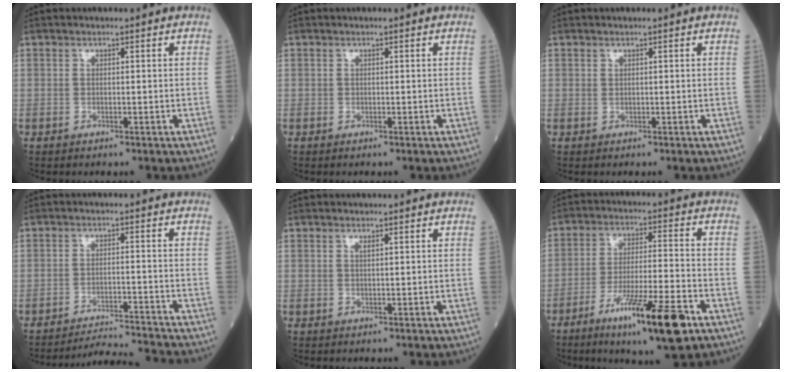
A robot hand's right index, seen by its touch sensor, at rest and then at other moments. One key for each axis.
{"total": 0.0}
{"total": 0.0}
{"total": 8.0, "fx": -7.7, "fy": -2.1, "fz": 0.0, "tx": -0.005, "ty": -0.004, "tz": -0.127}
{"total": 0.6, "fx": 0.4, "fy": 0.0, "fz": 0.5, "tx": -0.012, "ty": -0.002, "tz": 0.007}
{"total": 14.4, "fx": -8.0, "fy": 1.0, "fz": 11.9, "tx": -0.200, "ty": -0.028, "tz": -0.132}